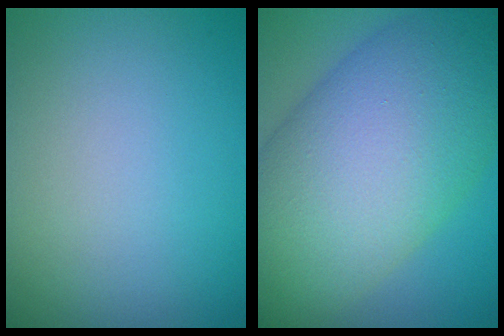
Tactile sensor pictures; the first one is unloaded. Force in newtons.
{"total": 15.6, "press": 15.6, "slide": 0.3}